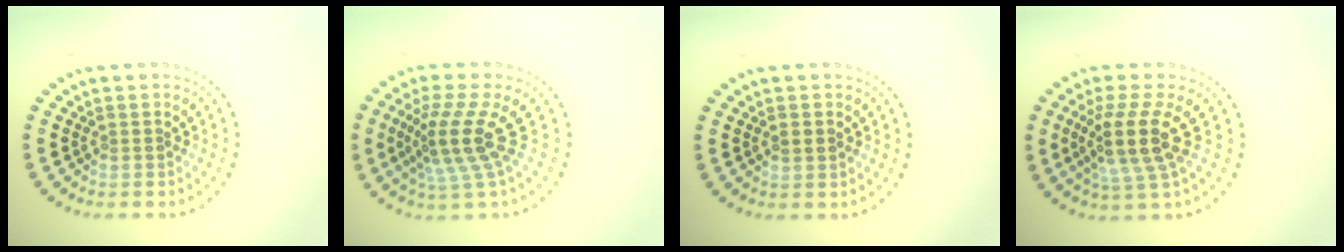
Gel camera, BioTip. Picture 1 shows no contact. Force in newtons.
{"total": 4.4, "press": 3.0, "slide": 3.2}
{"total": 1.2, "press": 1.2, "slide": 0.2}
{"total": 4.3, "press": 3.3, "slide": 2.8}